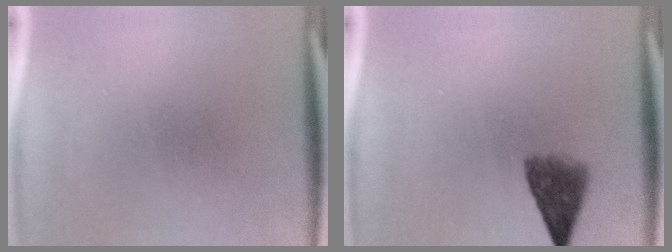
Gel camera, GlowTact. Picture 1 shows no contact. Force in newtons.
{"total": 4.7}